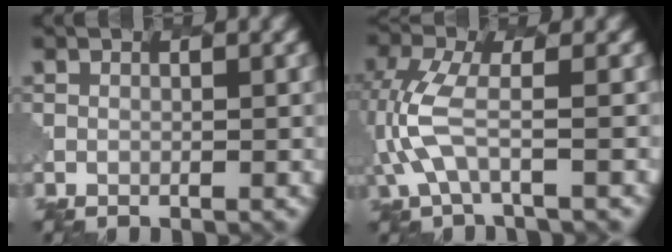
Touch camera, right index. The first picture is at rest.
{"total": 4.4, "force": [-0.8, 1.5, 4.1], "torque": [-0.108, 0.000, -0.018]}